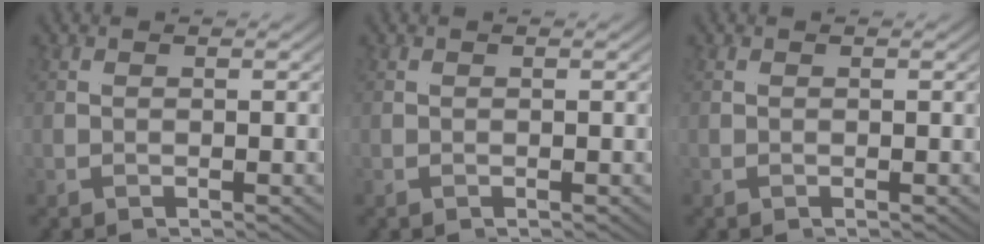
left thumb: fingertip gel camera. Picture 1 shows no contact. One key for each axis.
{"total": 0.0}
{"total": 0.0}